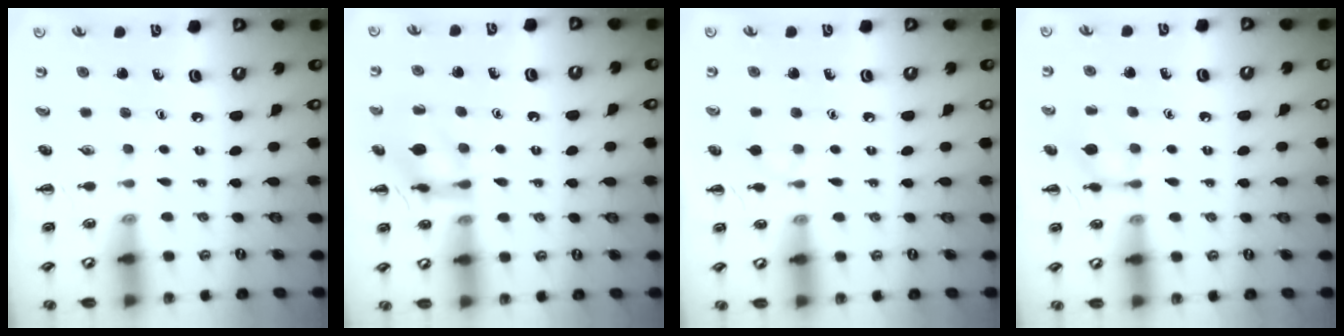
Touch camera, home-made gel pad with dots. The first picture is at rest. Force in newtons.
{"total": 12.6, "press": 12.6, "slide": 0.6}
{"total": 4.9, "press": 4.6, "slide": 1.5}
{"total": 8.8, "press": 8.7, "slide": 1.2}